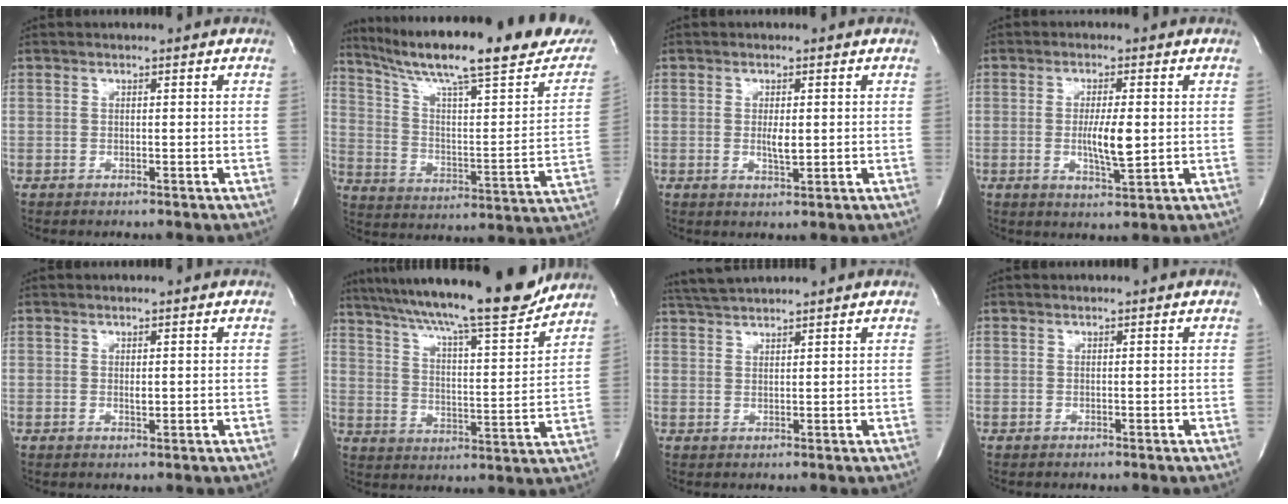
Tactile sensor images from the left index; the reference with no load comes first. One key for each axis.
{"total": 28.6, "fx": 23.3, "fy": 2.9, "fz": 16.3, "tx": -0.261, "ty": -0.046, "tz": 0.322}
{"total": 2.3, "fx": 0.2, "fy": 0.5, "fz": 2.2, "tx": -0.044, "ty": -0.006, "tz": 0.007}
{"total": 5.5, "fx": -0.2, "fy": 1.0, "fz": 5.4, "tx": -0.100, "ty": -0.009, "tz": -0.003}
{"total": 1.0, "fx": 0.1, "fy": 0.4, "fz": 0.9, "tx": -0.017, "ty": -0.003, "tz": 0.004}
{"total": 21.1, "fx": 18.3, "fy": 1.1, "fz": 10.4, "tx": -0.178, "ty": -0.009, "tz": 0.273}
{"total": 4.7, "fx": 4.4, "fy": -0.4, "fz": 1.3, "tx": -0.031, "ty": 0.026, "tz": 0.086}
{"total": 0.0}